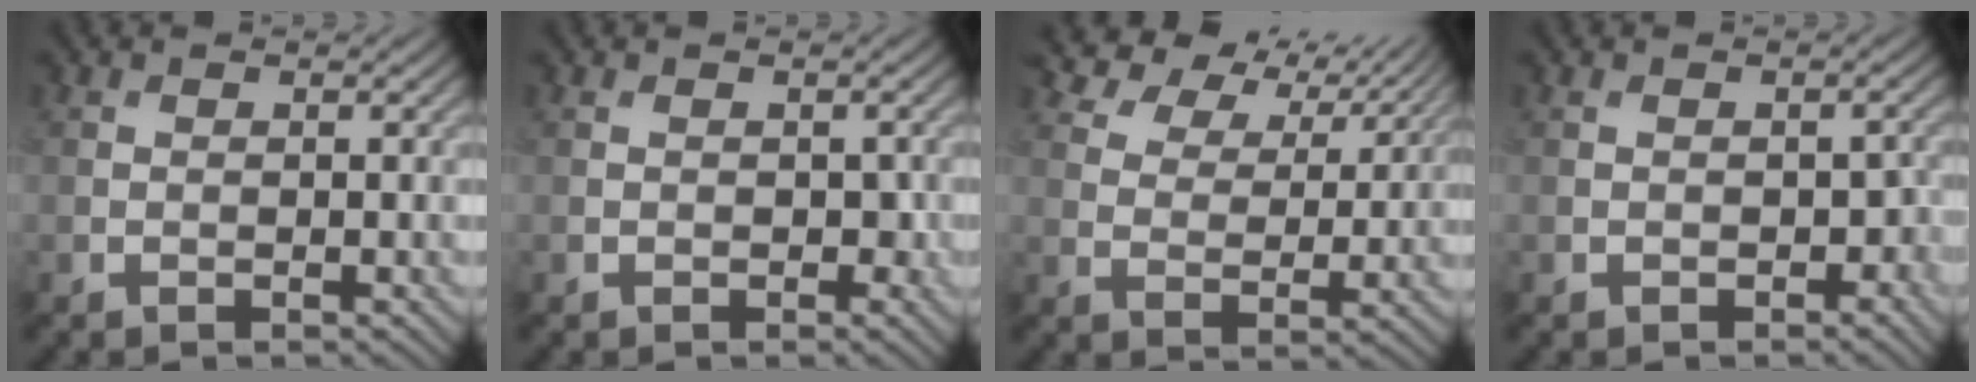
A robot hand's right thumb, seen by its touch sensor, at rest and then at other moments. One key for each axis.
{"total": 1.4, "fx": -0.2, "fy": 1.0, "fz": 1.0, "tx": -0.009, "ty": -0.006, "tz": 0.003}
{"total": 6.8, "fx": 4.8, "fy": 3.4, "fz": 3.5, "tx": -0.069, "ty": 0.003, "tz": 0.087}
{"total": 1.9, "fx": -0.7, "fy": 1.2, "fz": 1.3, "tx": -0.015, "ty": -0.009, "tz": -0.004}